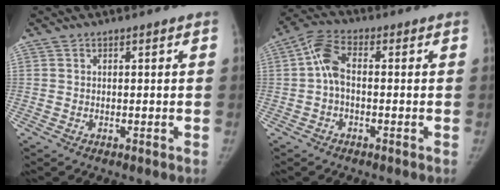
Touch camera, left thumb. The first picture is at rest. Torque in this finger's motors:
{"motor_torque": [-0.25, 0.19, 0.19, -0.12, 0.02]}